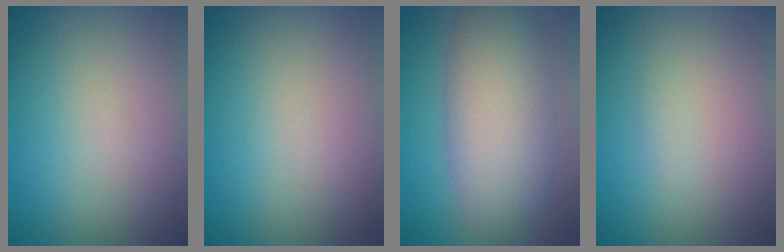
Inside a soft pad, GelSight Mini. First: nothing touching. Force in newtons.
{"total": 0.0}
{"total": 7.6, "press": 7.6, "slide": 0.5}
{"total": 0.6, "press": 0.6, "slide": 0.0}